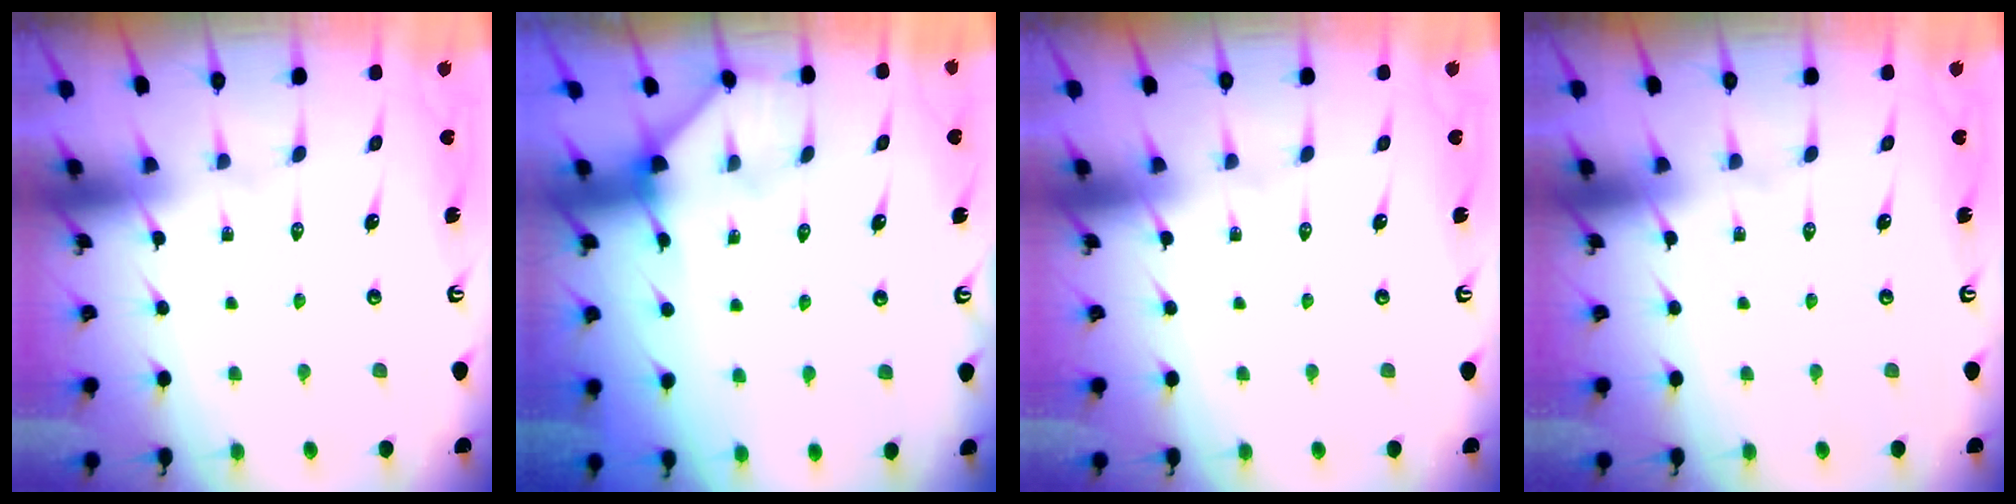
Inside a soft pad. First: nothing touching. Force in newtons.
{"total": 2.0, "press": 2.0, "slide": 0.1}
{"total": 0.0}
{"total": 0.0}